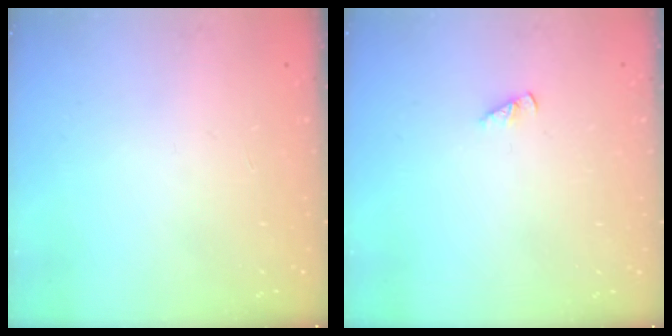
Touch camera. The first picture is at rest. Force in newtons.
{"total": 1.3, "press": 1.3, "slide": 0.2}